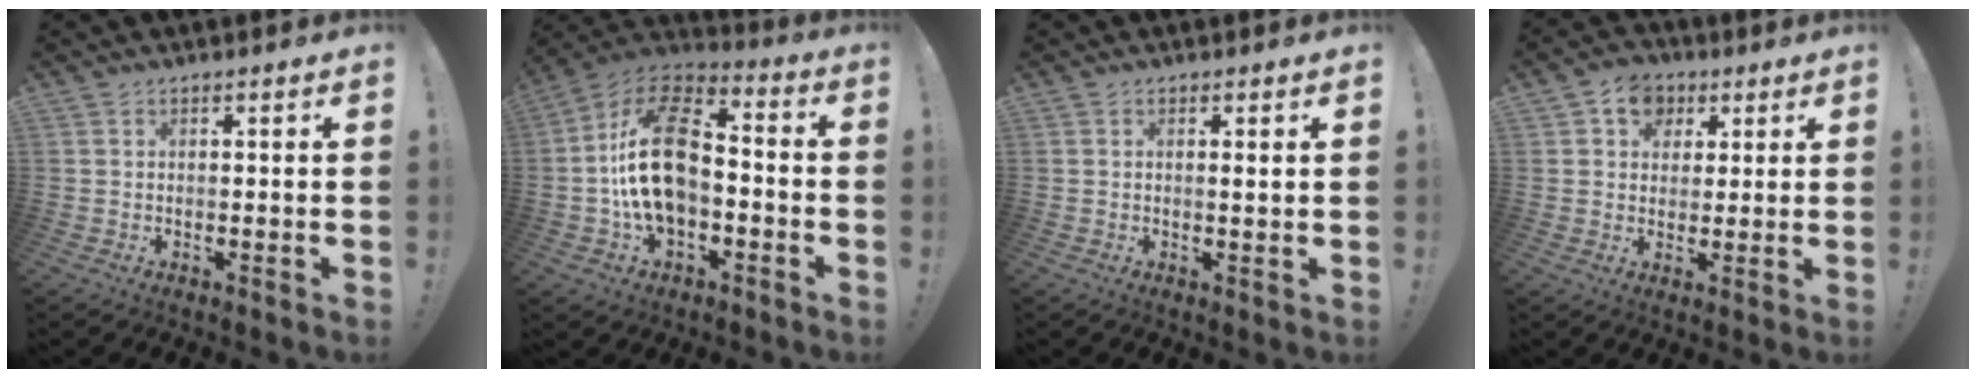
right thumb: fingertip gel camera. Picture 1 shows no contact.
{"total": 20.1, "force": [-1.7, 12.9, 15.4], "torque": [-0.286, 0.037, -0.023]}
{"total": 0.9, "force": [0.5, -0.1, 0.8], "torque": [-0.004, -0.006, 0.004]}
{"total": 8.4, "force": [3.5, 7.2, 2.7], "torque": [-0.036, -0.015, 0.069]}